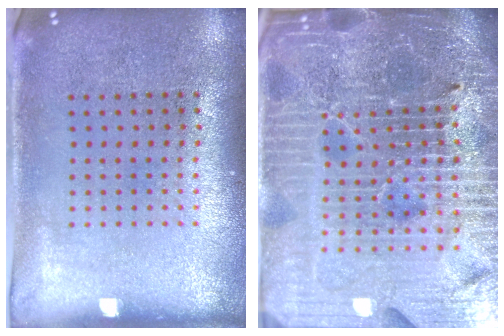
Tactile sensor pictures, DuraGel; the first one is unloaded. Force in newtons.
{"total": 7.1, "press": 6.2, "slide": 3.6}